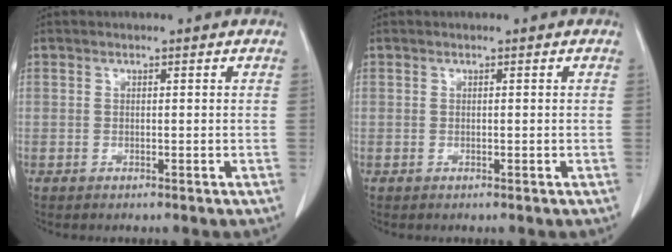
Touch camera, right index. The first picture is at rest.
{"total": 0.0}